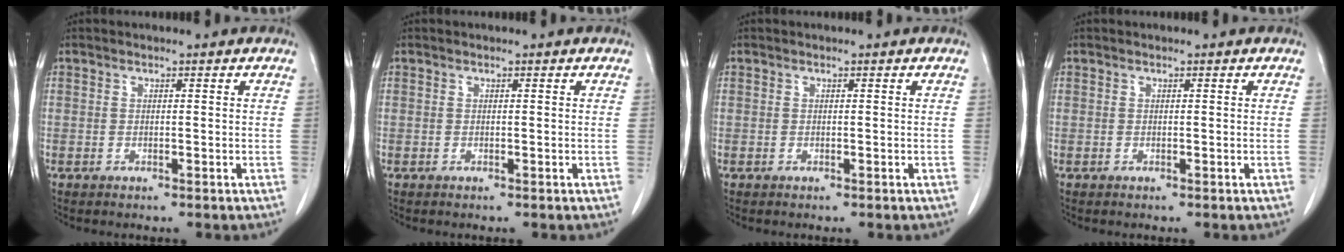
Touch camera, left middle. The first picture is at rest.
{"total": 0.0}
{"total": 0.0}
{"total": 0.0}